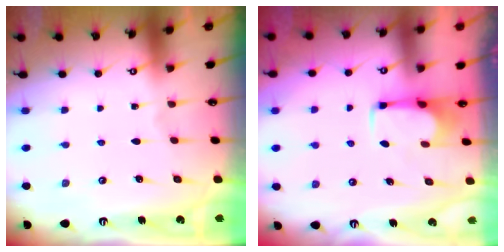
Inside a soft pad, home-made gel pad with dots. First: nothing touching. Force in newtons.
{"total": 2.8, "press": 2.8, "slide": 0.5}